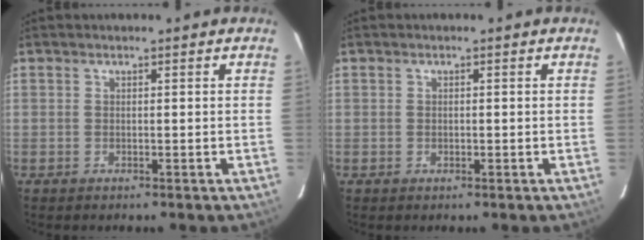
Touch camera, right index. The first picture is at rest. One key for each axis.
{"total": 0.8, "fx": -0.1, "fy": 0.8, "fz": 0.3, "tx": -0.003, "ty": 0.000, "tz": -0.003}